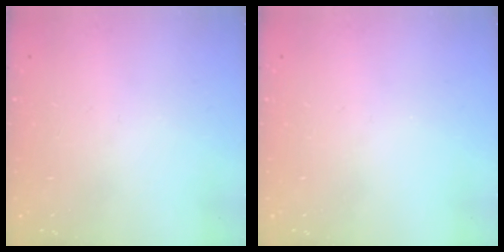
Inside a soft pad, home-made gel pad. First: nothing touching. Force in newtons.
{"total": 0.0}